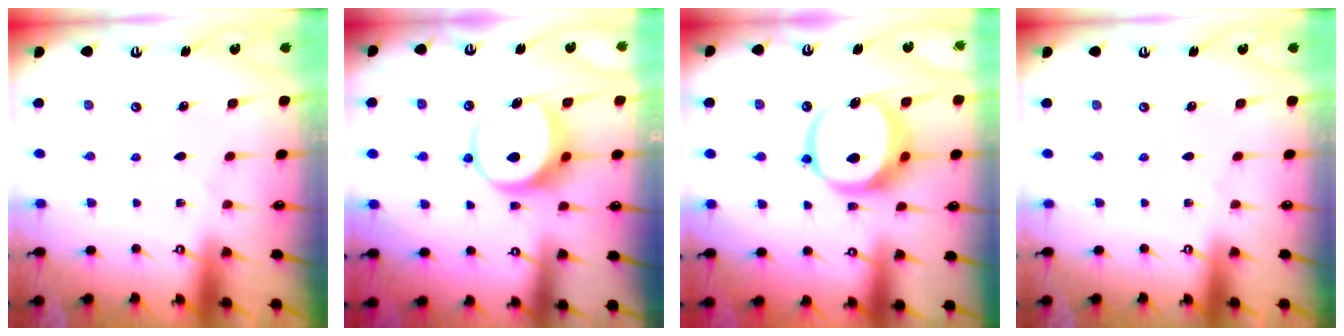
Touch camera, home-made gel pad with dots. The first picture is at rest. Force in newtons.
{"total": 9.8, "press": 9.7, "slide": 1.1}
{"total": 13.0, "press": 12.9, "slide": 1.9}
{"total": 0.0}